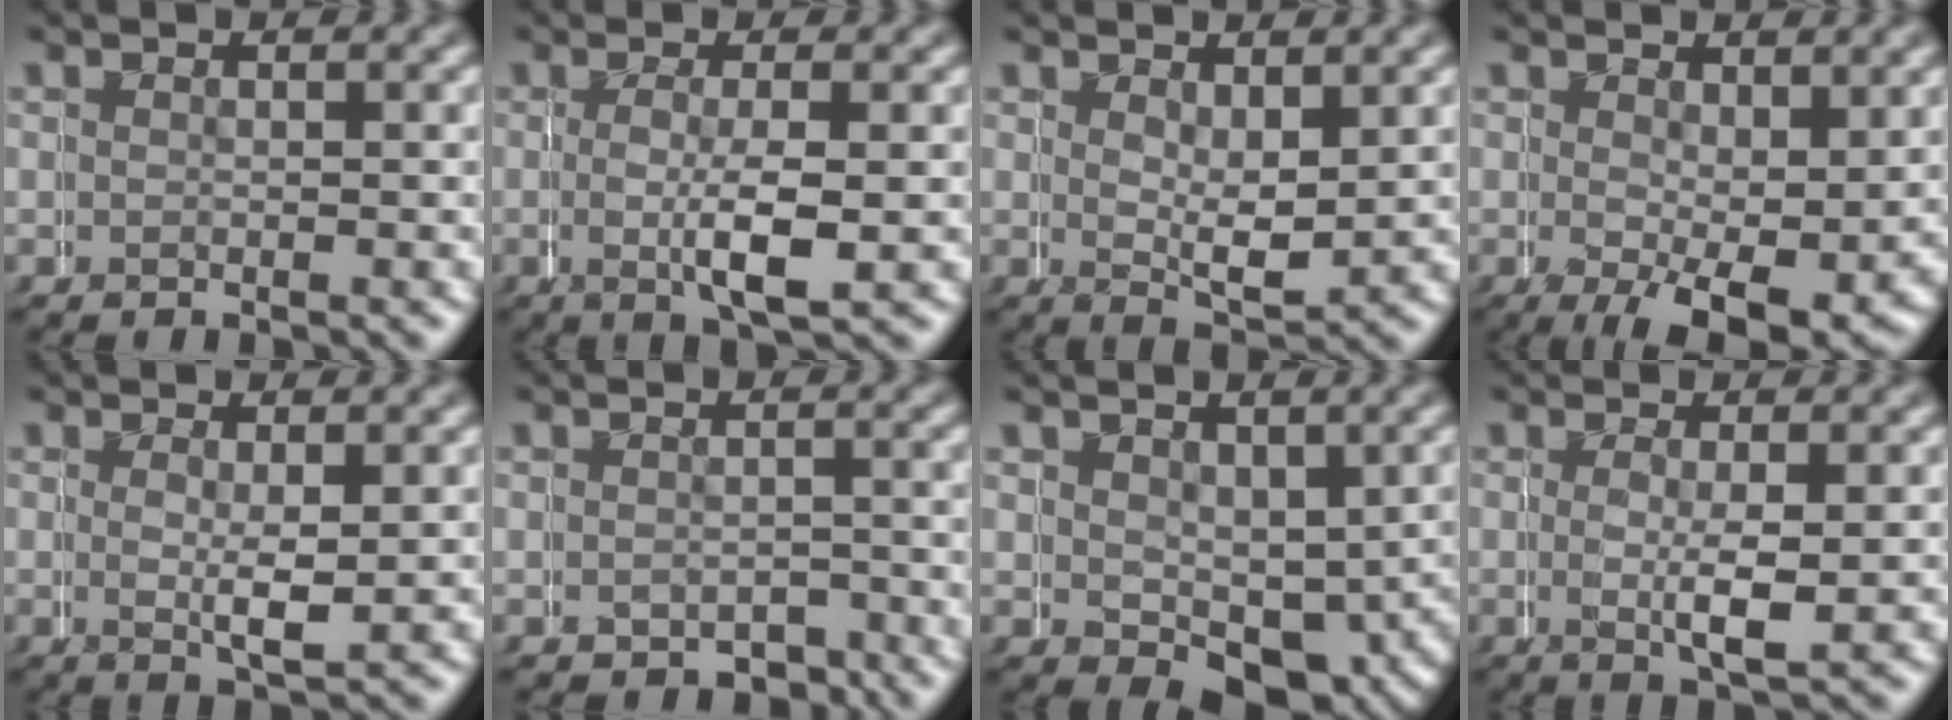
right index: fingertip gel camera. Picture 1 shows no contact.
{"total": 2.1, "force": [0.4, 0.1, 2.1], "torque": [-0.044, -0.003, 0.006]}
{"total": 2.8, "force": [1.6, 0.9, 2.0], "torque": [-0.031, -0.003, 0.029]}
{"total": 5.1, "force": [-0.9, 1.9, 4.6], "torque": [-0.066, -0.022, -0.004]}
{"total": 1.6, "force": [1.1, -0.1, 1.1], "torque": [-0.012, -0.002, 0.021]}
{"total": 2.1, "force": [-1.5, 1.4, -0.6], "torque": [0.012, 0.001, -0.029]}
{"total": 4.0, "force": [0.5, 2.8, 2.8], "torque": [-0.031, -0.022, 0.021]}
{"total": 1.8, "force": [0.9, -0.1, 1.5], "torque": [-0.021, -0.002, 0.016]}